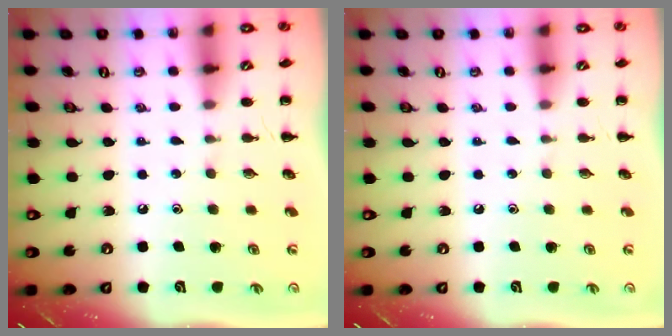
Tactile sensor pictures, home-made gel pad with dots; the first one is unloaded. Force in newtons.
{"total": 0.0}